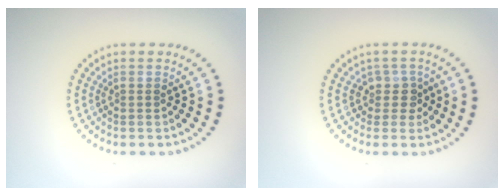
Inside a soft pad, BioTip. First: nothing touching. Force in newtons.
{"total": 1.8, "press": 1.4, "slide": 1.2}